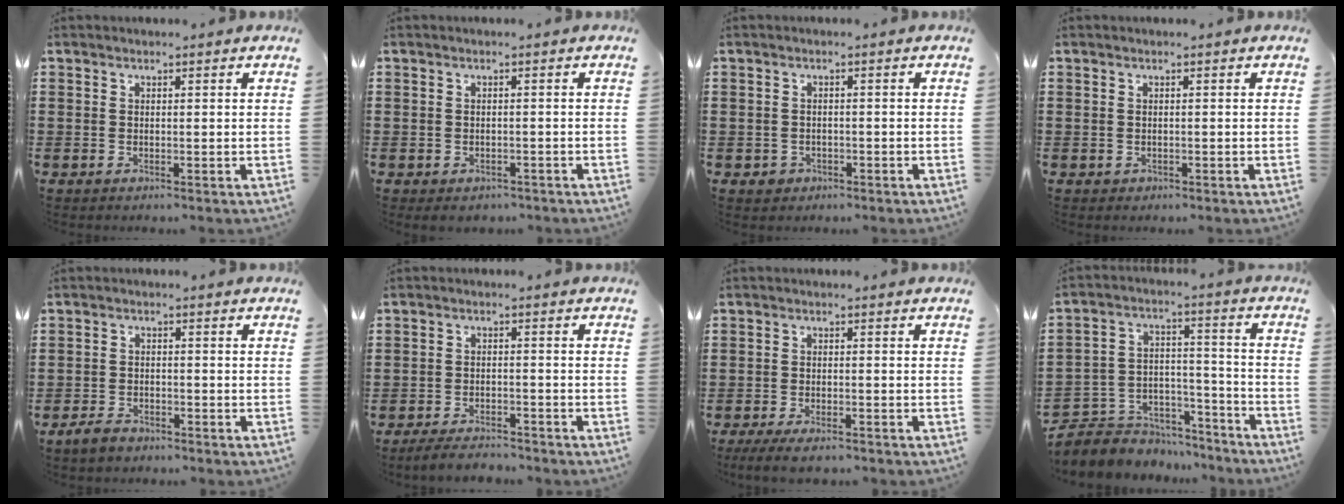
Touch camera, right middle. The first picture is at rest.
{"total": 0.7, "force": [-0.6, 0.4, 0.0], "torque": [-0.003, -0.001, -0.014]}
{"total": 1.4, "force": [-0.8, 1.1, 0.2], "torque": [-0.009, 0.002, -0.019]}
{"total": 0.0}
{"total": 2.6, "force": [-2.2, 1.2, 0.8], "torque": [-0.025, 0.005, -0.047]}
{"total": 3.4, "force": [-3.3, 0.6, 0.6], "torque": [-0.012, 0.006, -0.069]}
{"total": 3.0, "force": [-2.6, 0.5, 1.4], "torque": [-0.038, -0.004, -0.055]}
{"total": 5.7, "force": [-4.6, 3.3, -0.2], "torque": [-0.016, 0.007, -0.094]}